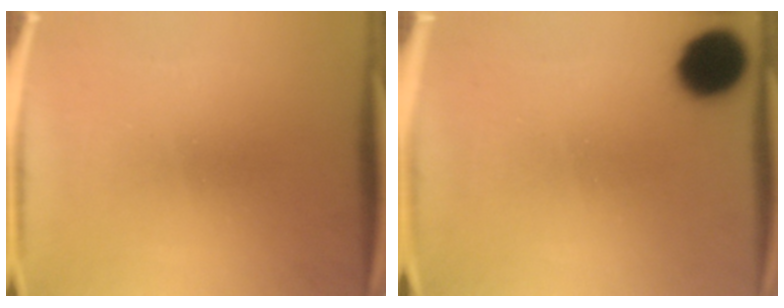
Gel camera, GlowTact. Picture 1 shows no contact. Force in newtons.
{"total": 12.0}